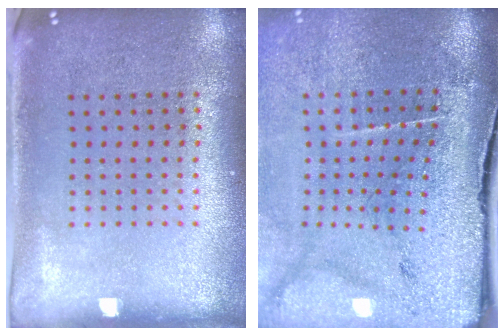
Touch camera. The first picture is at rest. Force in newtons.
{"total": 3.8, "press": 3.3, "slide": 1.8}